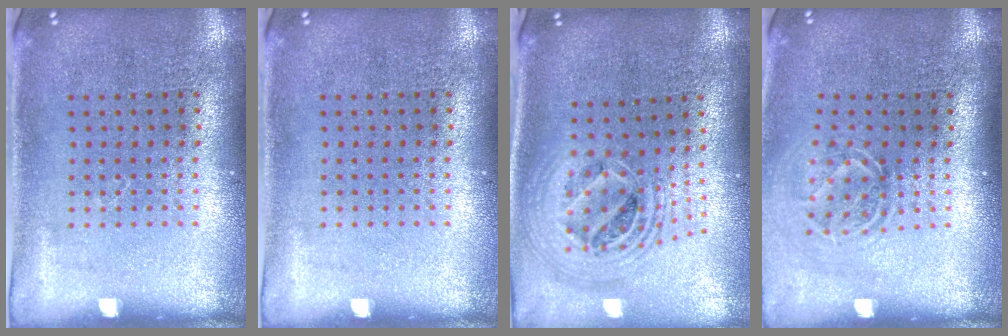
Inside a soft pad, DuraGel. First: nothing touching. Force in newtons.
{"total": 0.0}
{"total": 2.3, "press": 1.8, "slide": 1.5}
{"total": 1.6, "press": 1.2, "slide": 1.1}